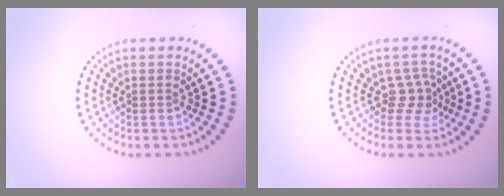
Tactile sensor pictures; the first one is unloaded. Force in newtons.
{"total": 2.2, "press": 1.5, "slide": 1.5}